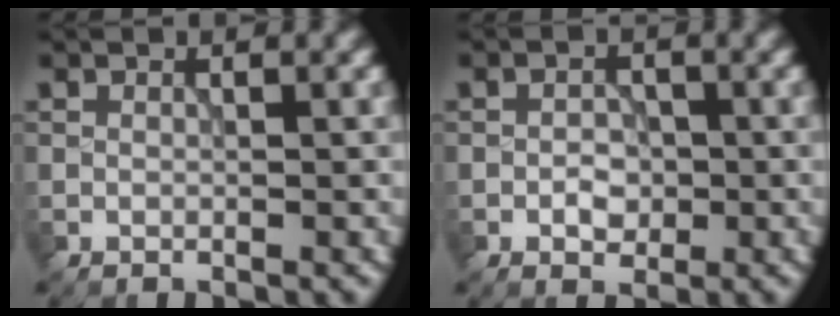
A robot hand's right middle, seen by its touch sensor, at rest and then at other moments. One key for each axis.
{"total": 2.0, "fx": -0.6, "fy": 1.4, "fz": 1.3, "tx": -0.021, "ty": 0.000, "tz": -0.012}